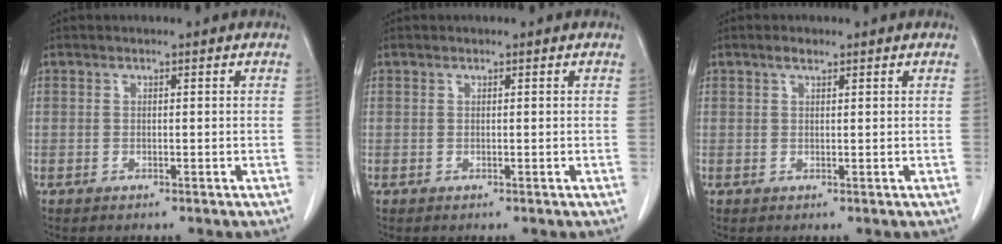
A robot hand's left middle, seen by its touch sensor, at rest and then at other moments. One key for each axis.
{"total": 0.0}
{"total": 1.3, "fx": 0.9, "fy": 0.4, "fz": 0.8, "tx": -0.018, "ty": 0.003, "tz": 0.018}